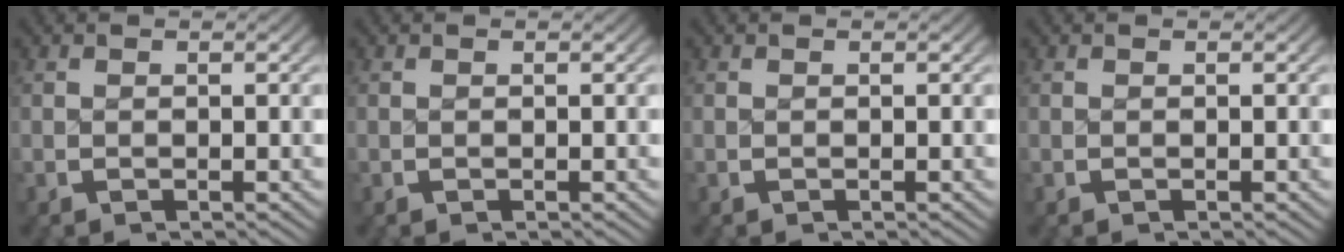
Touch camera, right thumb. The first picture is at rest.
{"total": 0.0}
{"total": 0.0}
{"total": 0.0}